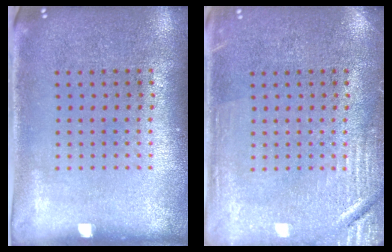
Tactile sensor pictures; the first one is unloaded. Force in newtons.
{"total": 2.9, "press": 2.9, "slide": 0.3}